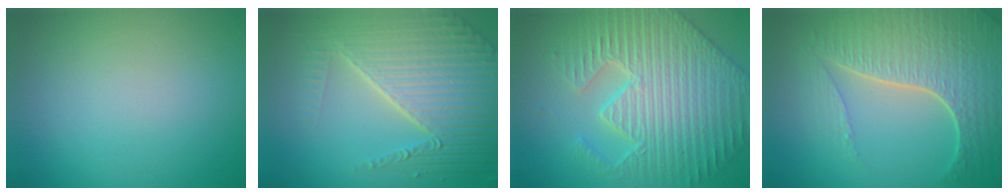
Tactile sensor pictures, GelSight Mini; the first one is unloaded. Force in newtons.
{"total": 8.6, "press": 5.7, "slide": 6.5}
{"total": 6.7, "press": 5.7, "slide": 3.6}
{"total": 7.6, "press": 5.5, "slide": 5.2}